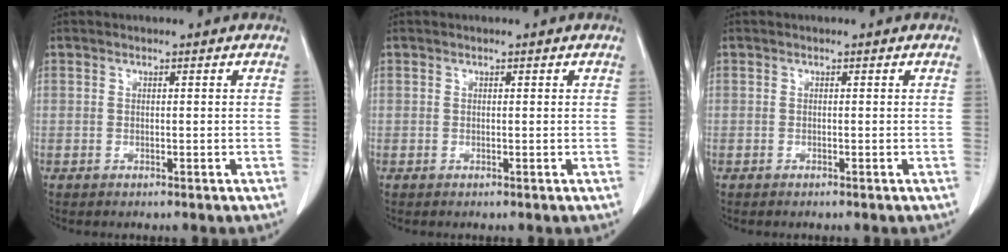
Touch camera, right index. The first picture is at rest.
{"total": 0.0}
{"total": 0.0}